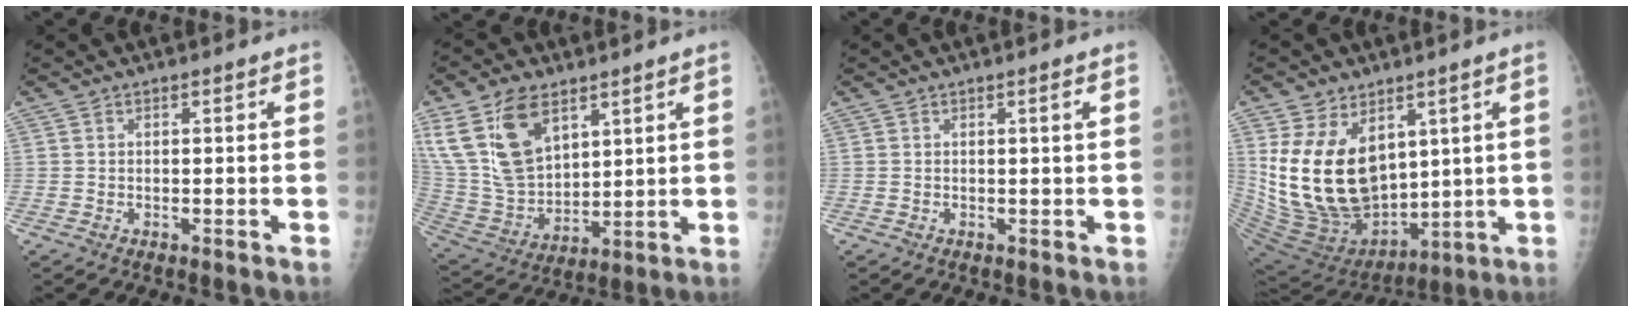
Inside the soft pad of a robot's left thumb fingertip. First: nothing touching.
{"total": 17.6, "force": [8.9, 9.5, 11.9], "torque": [-0.214, -0.035, 0.188]}
{"total": 1.0, "force": [0.3, -0.3, 0.9], "torque": [-0.019, -0.002, 0.006]}
{"total": 20.3, "force": [5.1, 13.2, 14.5], "torque": [-0.246, -0.043, 0.129]}